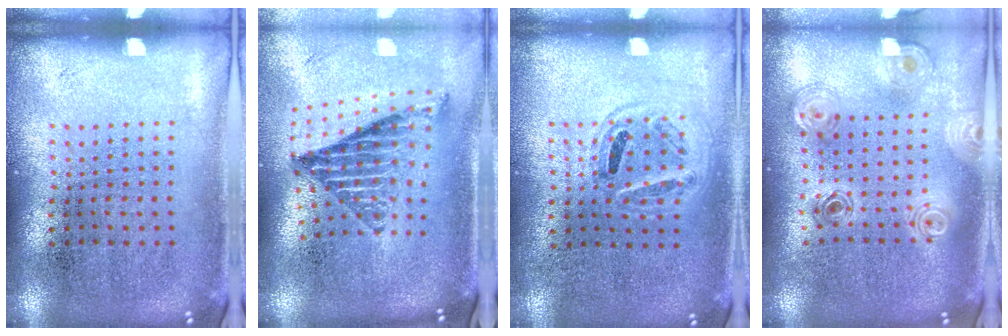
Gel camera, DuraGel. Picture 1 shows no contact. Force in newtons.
{"total": 1.6, "press": 1.3, "slide": 1.0}
{"total": 0.9, "press": 0.9, "slide": 0.3}
{"total": 1.1, "press": 1.1, "slide": 0.3}